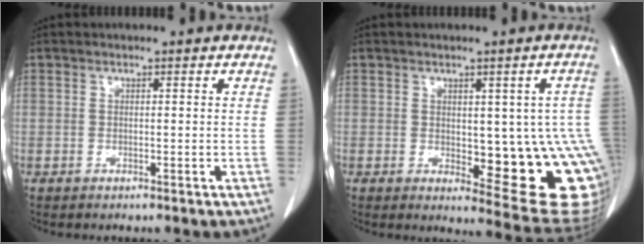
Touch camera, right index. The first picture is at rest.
{"total": 14.7, "force": [-1.8, 5.3, 13.5], "torque": [-0.109, 0.005, -0.004]}